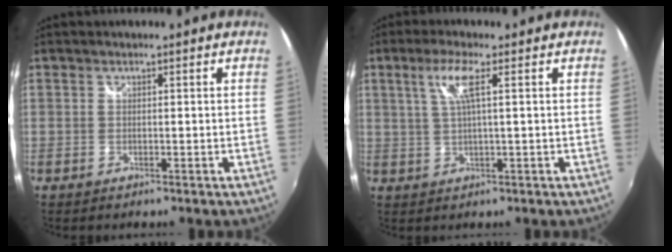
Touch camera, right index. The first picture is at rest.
{"total": 5.0, "force": [1.8, 0.0, 4.7], "torque": [-0.096, 0.004, 0.039]}